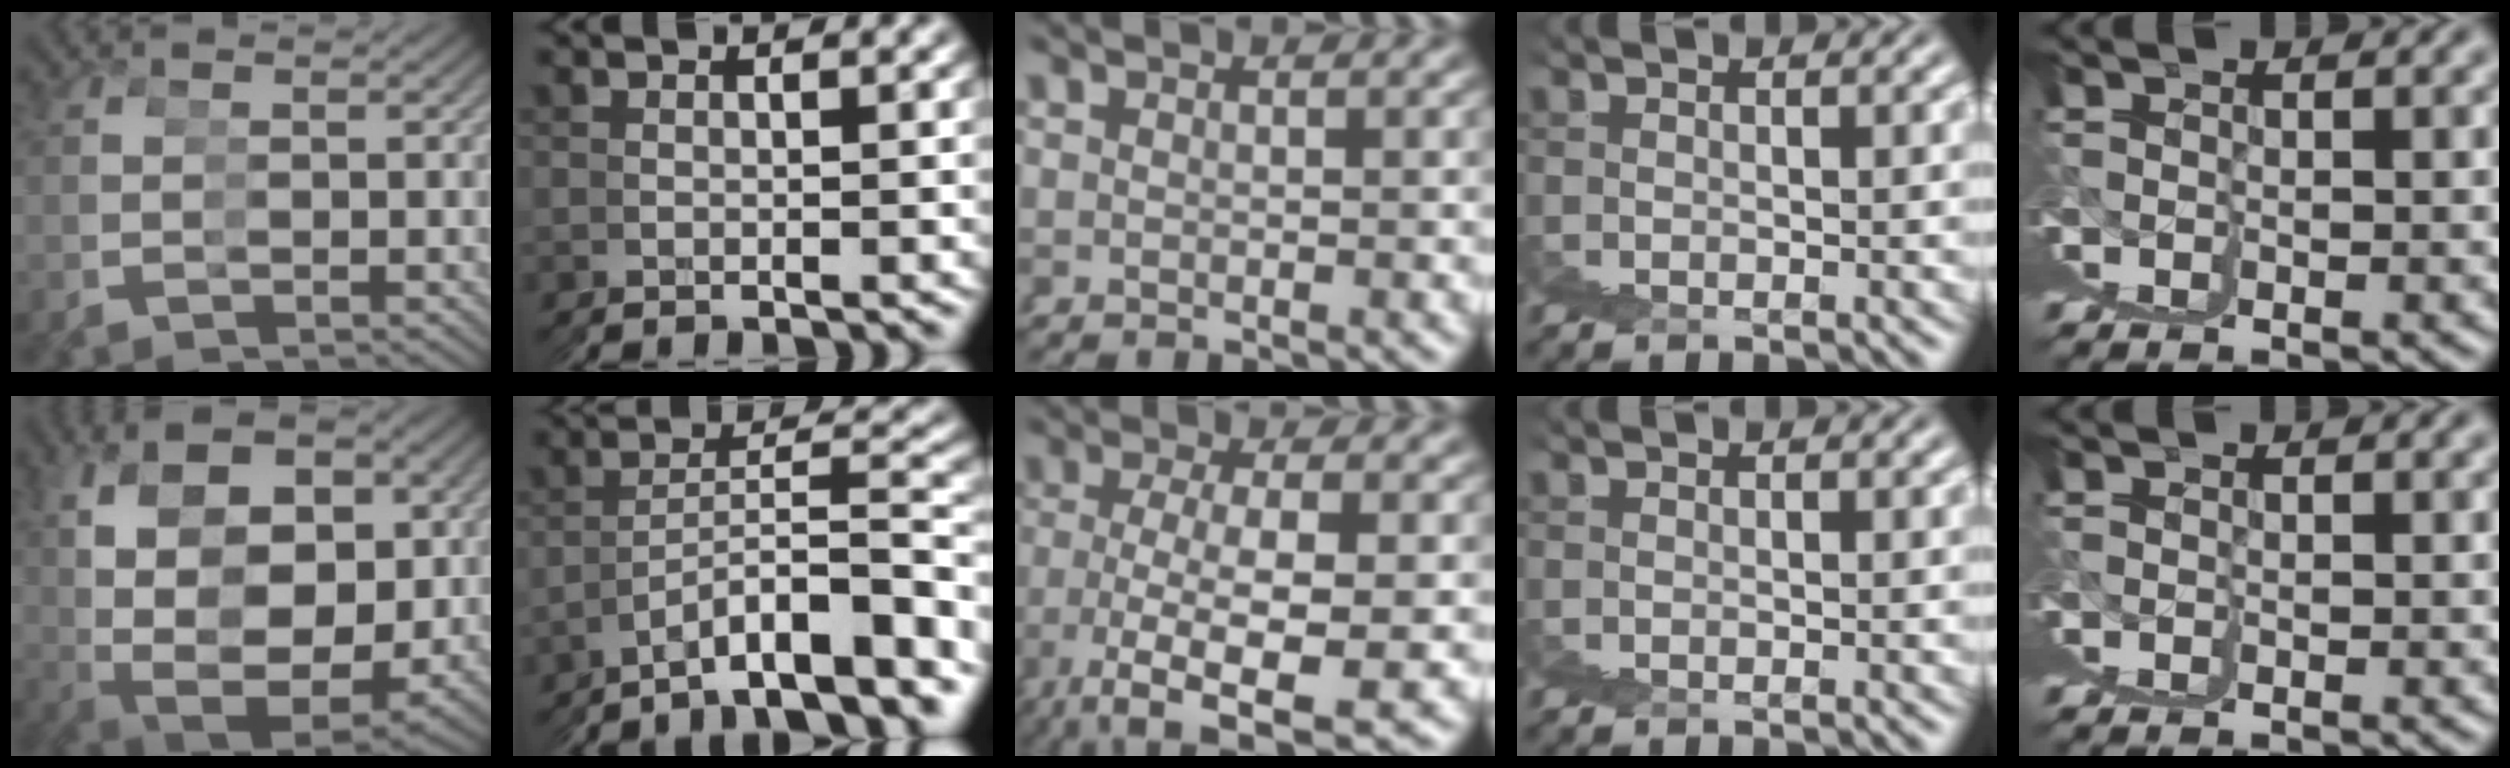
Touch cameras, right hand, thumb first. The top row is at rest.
{"thumb": {"total": 13.2, "force": [0.2, 9.6, 9.1], "torque": [-0.184, -0.031, 0.019]}, "index": {"total": 5.4, "force": [-3.3, -0.9, 4.2], "torque": [-0.063, 0.015, -0.061]}, "middle": {"total": 9.2, "force": [-5.7, 3.9, 6.2], "torque": [-0.146, -0.057, -0.063]}}